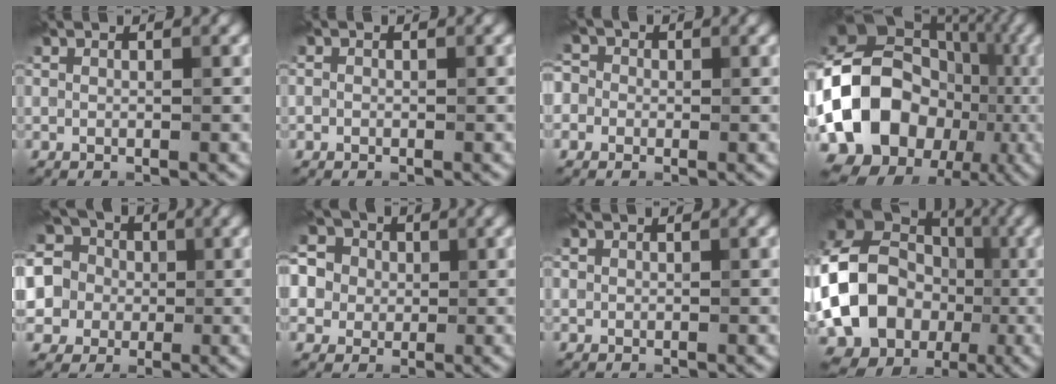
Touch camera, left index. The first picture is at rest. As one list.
[{"total": 0.9, "force": [0.1, 0.8, 0.3], "torque": [0.006, 0.003, -0.007]}, {"total": 4.4, "force": [0.4, 4.0, 1.8], "torque": [-0.025, 0.042, -0.032]}, {"total": 16.7, "force": [-3.6, 13.7, 8.8], "torque": [-0.163, 0.013, -0.069]}, {"total": 10.7, "force": [2.6, 9.5, 4.3], "torque": [-0.117, 0.039, 0.024]}, {"total": 8.4, "force": [1.9, 7.4, 3.6], "torque": [-0.081, 0.042, 0.017]}, {"total": 0.8, "force": [0.3, 0.7, 0.2], "torque": [0.004, 0.004, 0.003]}, {"total": 20.5, "force": [-3.0, 17.9, 9.6], "torque": [-0.211, 0.004, -0.090]}]